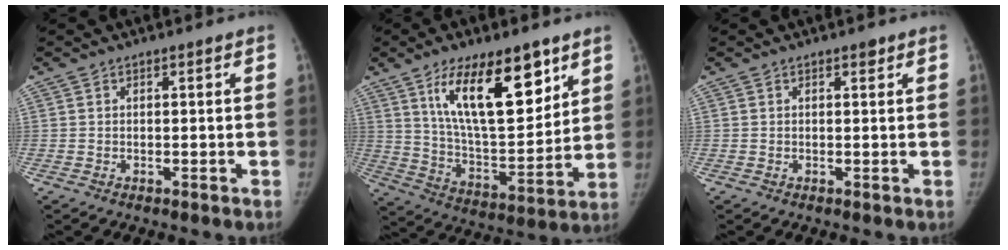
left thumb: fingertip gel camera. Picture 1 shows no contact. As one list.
[{"total": 20.3, "force": [10.6, 8.1, 15.4], "torque": [-0.204, -0.057, 0.192]}, {"total": 1.0, "force": [0.6, 0.5, 0.6], "torque": [-0.002, -0.002, 0.007]}]